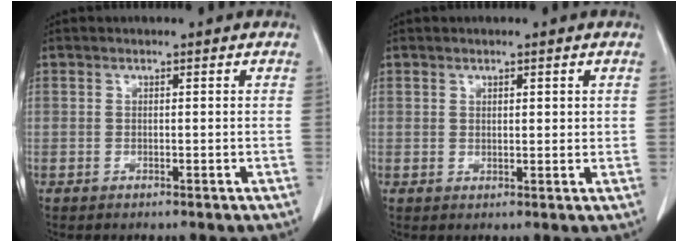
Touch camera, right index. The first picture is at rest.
{"total": 1.9, "force": [0.8, 0.9, 1.4], "torque": [-0.023, -0.004, 0.012]}